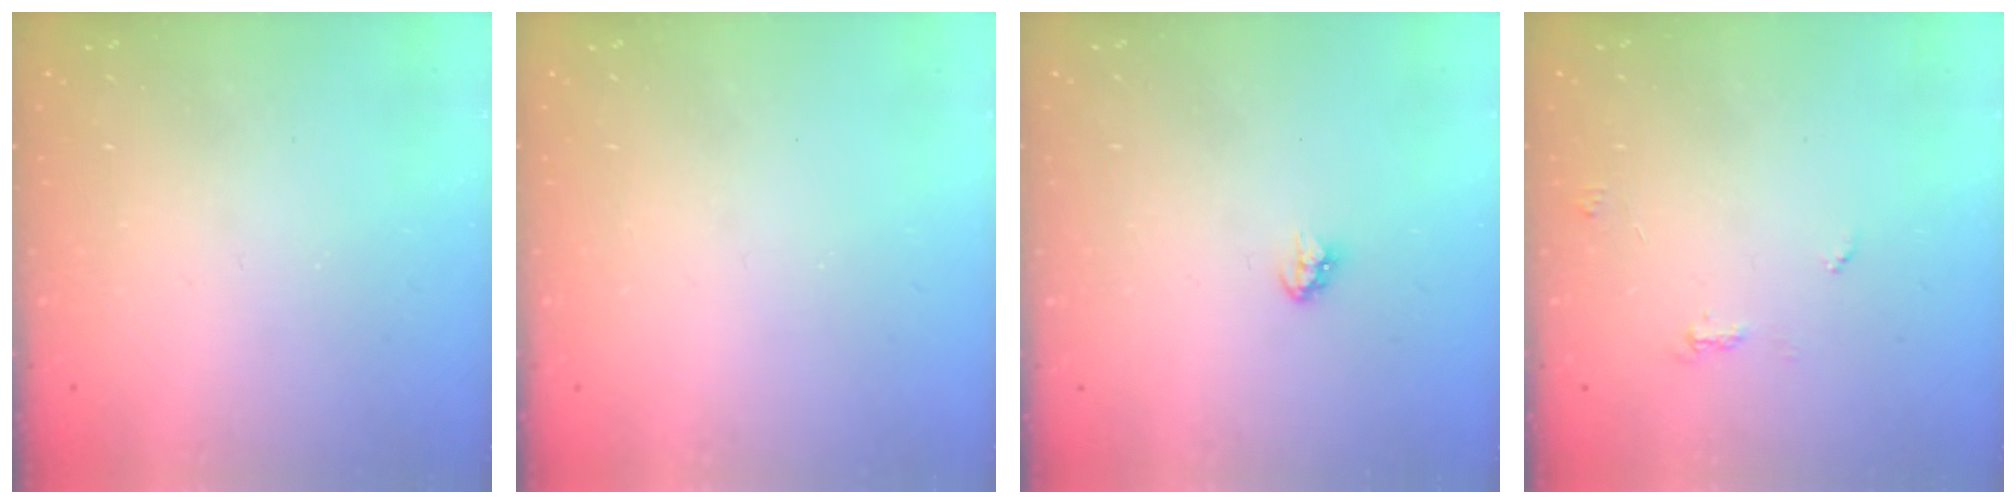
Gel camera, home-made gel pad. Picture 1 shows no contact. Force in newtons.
{"total": 0.0}
{"total": 2.9, "press": 2.9, "slide": 0.2}
{"total": 5.6, "press": 5.6, "slide": 0.4}